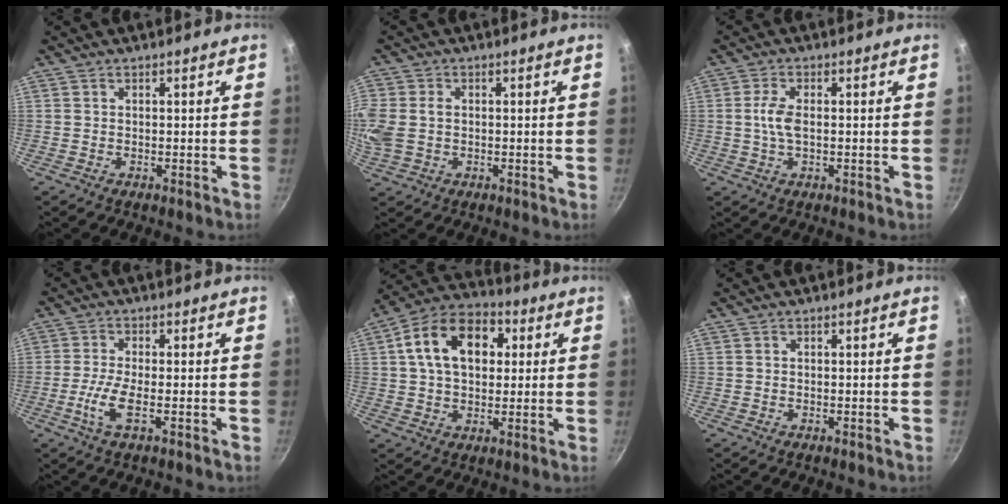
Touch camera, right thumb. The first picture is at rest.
{"total": 9.5, "force": [0.1, 7.2, 6.1], "torque": [-0.148, 0.006, 0.000]}
{"total": 4.2, "force": [0.0, 1.9, 3.7], "torque": [-0.084, 0.004, -0.003]}
{"total": 5.1, "force": [-1.5, 1.2, 4.7], "torque": [-0.112, 0.003, -0.036]}
{"total": 15.5, "force": [3.7, 10.6, 10.8], "torque": [-0.152, 0.019, 0.045]}
{"total": 0.0}